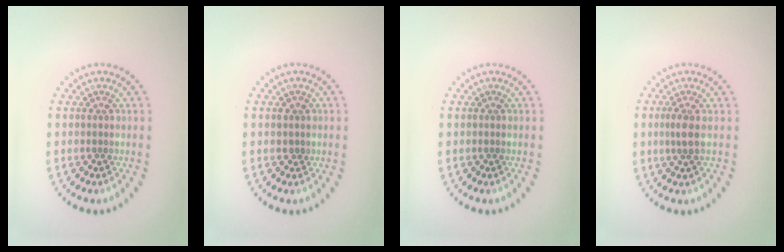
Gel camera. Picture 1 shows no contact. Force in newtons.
{"total": 0.9, "press": 0.8, "slide": 0.4}
{"total": 0.0}
{"total": 1.7, "press": 1.4, "slide": 0.9}